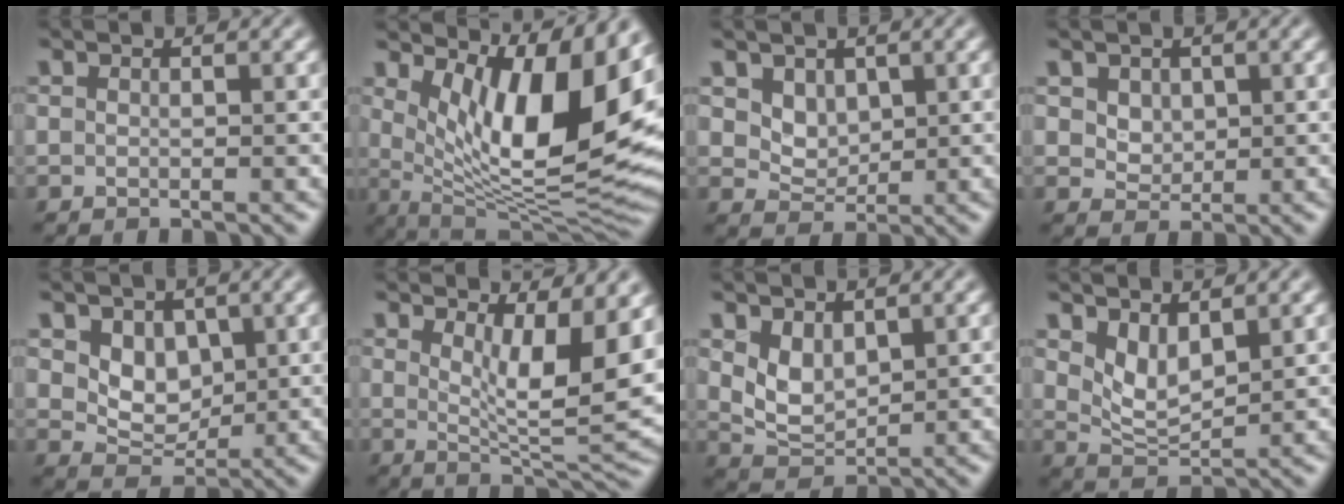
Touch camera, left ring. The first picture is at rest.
{"total": 12.3, "force": [4.4, 4.0, 10.8], "torque": [-0.163, -0.017, 0.083]}
{"total": 2.5, "force": [1.2, 1.9, 1.2], "torque": [-0.032, -0.019, 0.033]}
{"total": 2.4, "force": [1.1, 1.8, 1.1], "torque": [-0.033, -0.004, 0.032]}
{"total": 3.4, "force": [1.1, 2.6, 1.9], "torque": [-0.037, -0.011, 0.017]}
{"total": 8.6, "force": [2.6, 2.5, 7.8], "torque": [-0.112, -0.015, 0.047]}
{"total": 3.1, "force": [1.3, 2.0, 2.0], "torque": [-0.044, -0.008, 0.035]}
{"total": 3.0, "force": [1.7, 1.4, 2.1], "torque": [-0.046, -0.011, 0.039]}